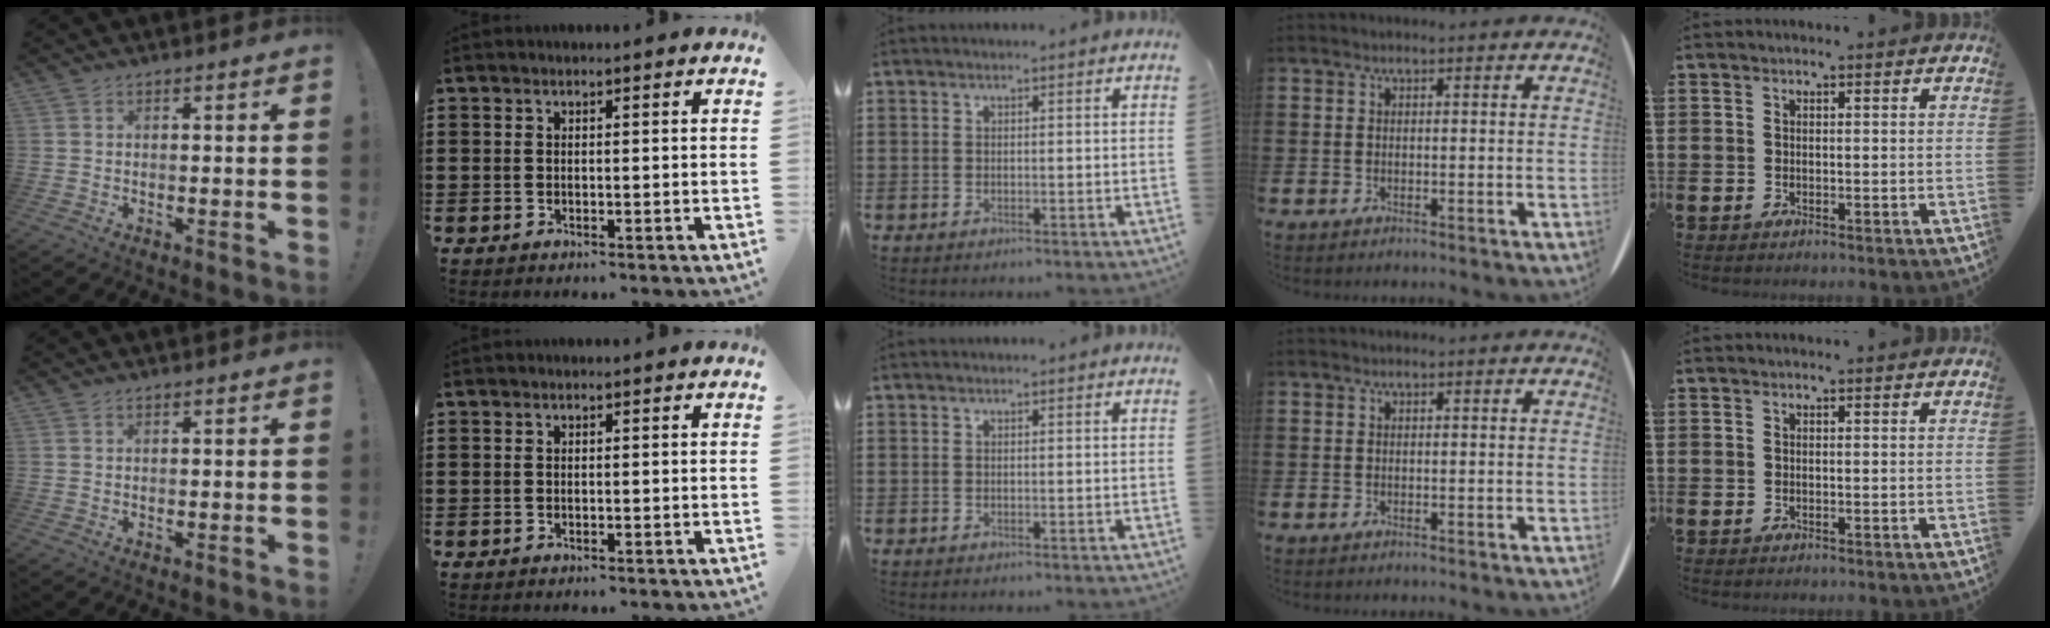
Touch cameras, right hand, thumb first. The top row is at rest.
{}